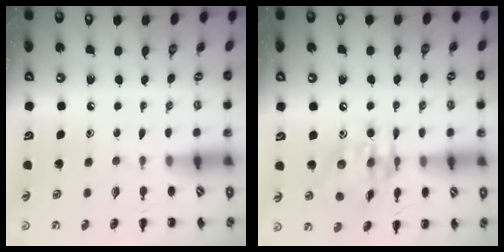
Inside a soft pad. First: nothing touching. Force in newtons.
{"total": 14.5, "press": 14.3, "slide": 2.2}